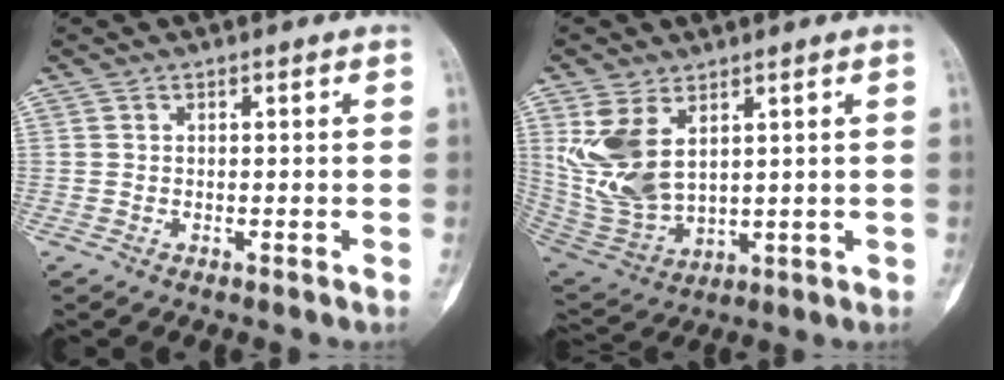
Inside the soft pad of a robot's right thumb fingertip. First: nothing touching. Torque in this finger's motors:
{"motor_torque": [-0.79, 1.90, 1.21, 0.58, 0.15]}